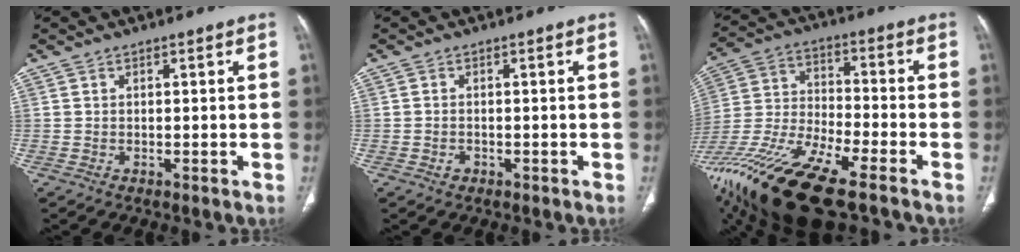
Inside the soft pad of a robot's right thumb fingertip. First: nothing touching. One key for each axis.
{"total": 1.3, "fx": -0.5, "fy": 1.0, "fz": 0.6, "tx": -0.009, "ty": 0.006, "tz": -0.007}
{"total": 25.3, "fx": -16.6, "fy": 7.3, "fz": 17.7, "tx": -0.408, "ty": -0.009, "tz": -0.305}